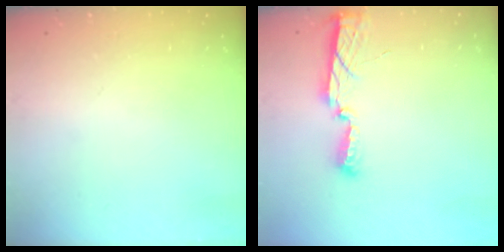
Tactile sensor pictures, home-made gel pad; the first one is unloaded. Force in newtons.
{"total": 8.1, "press": 8.0, "slide": 0.5}